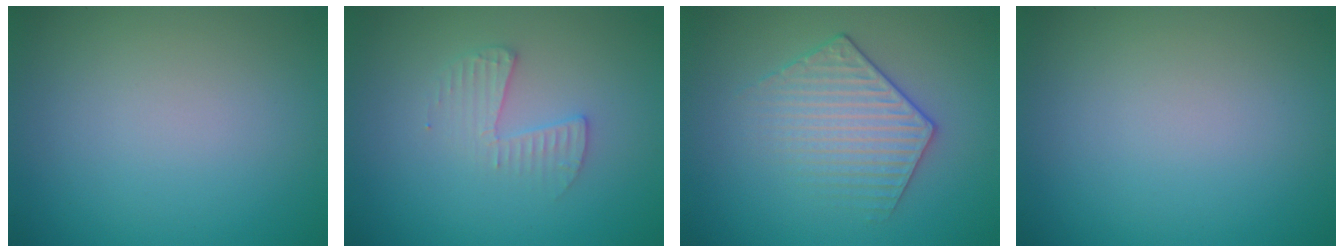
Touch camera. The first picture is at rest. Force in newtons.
{"total": 2.1, "press": 2.0, "slide": 0.1}
{"total": 3.5, "press": 3.2, "slide": 1.4}
{"total": 0.0}